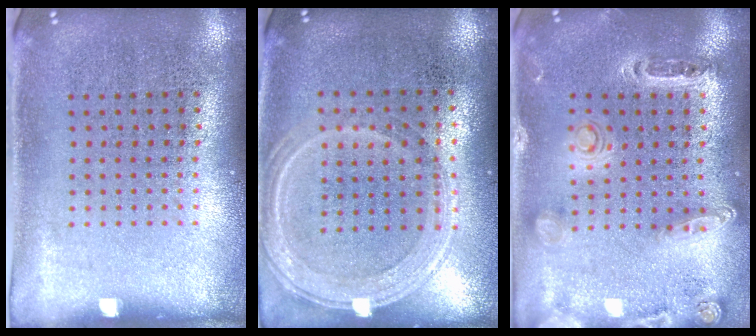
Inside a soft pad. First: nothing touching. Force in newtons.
{"total": 1.2, "press": 1.1, "slide": 0.5}
{"total": 1.4, "press": 1.4, "slide": 0.3}